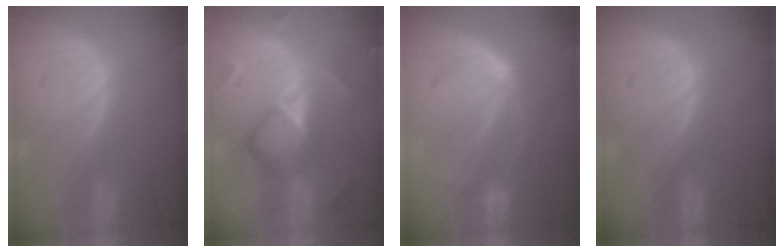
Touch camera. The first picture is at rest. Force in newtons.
{"total": 7.6, "press": 7.6, "slide": 0.6}
{"total": 5.3, "press": 5.2, "slide": 1.2}
{"total": 0.0}